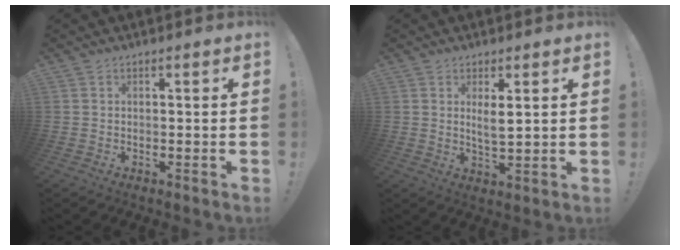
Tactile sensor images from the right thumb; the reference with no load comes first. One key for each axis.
{"total": 4.5, "fx": 1.8, "fy": 1.3, "fz": 4.0, "tx": -0.064, "ty": -0.013, "tz": 0.028}